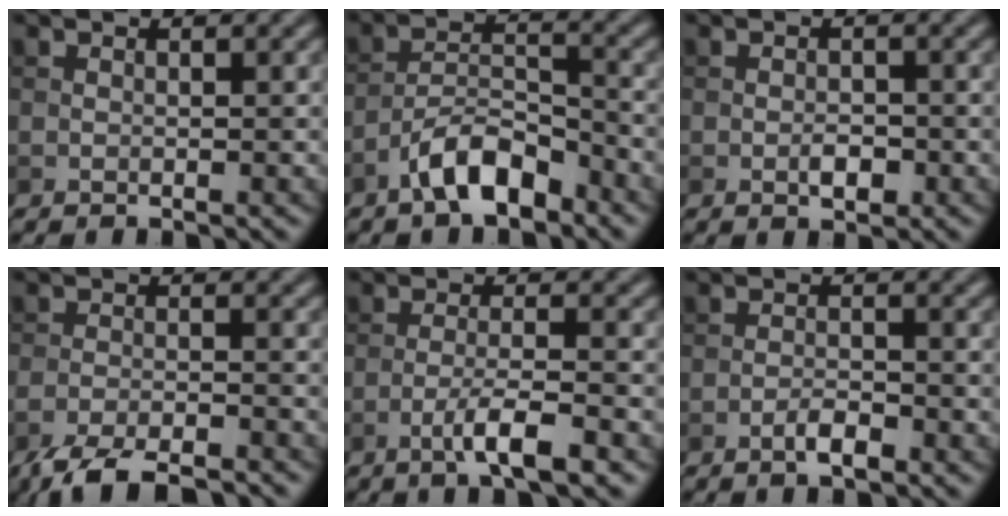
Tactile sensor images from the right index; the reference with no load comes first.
{"total": 5.1, "force": [-3.5, 1.9, 3.3], "torque": [-0.054, 0.010, -0.068]}
{"total": 1.7, "force": [-0.6, 0.9, 1.3], "torque": [-0.020, 0.001, -0.012]}
{"total": 5.8, "force": [-4.9, 1.2, 2.9], "torque": [-0.052, -0.010, -0.091]}
{"total": 3.8, "force": [-2.1, 0.5, 3.2], "torque": [-0.058, 0.006, -0.044]}
{"total": 1.8, "force": [-1.1, 0.5, 1.3], "torque": [-0.025, 0.003, -0.023]}